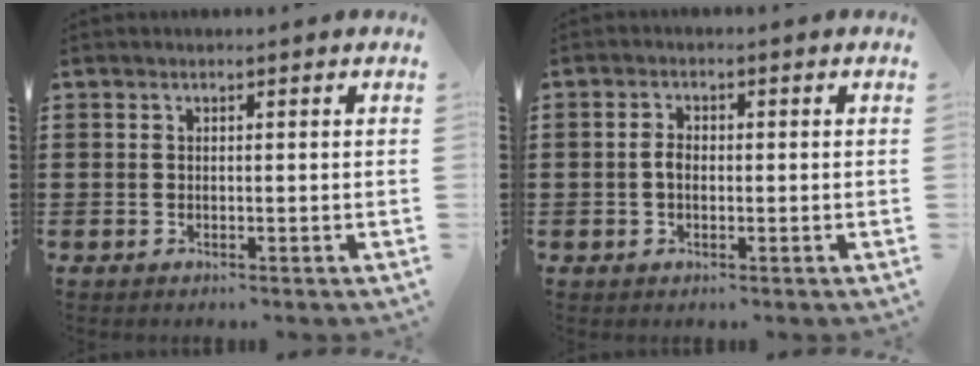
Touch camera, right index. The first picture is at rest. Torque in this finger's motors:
{"motor_torque": [0.52, -0.41, 0.27, 0.06]}